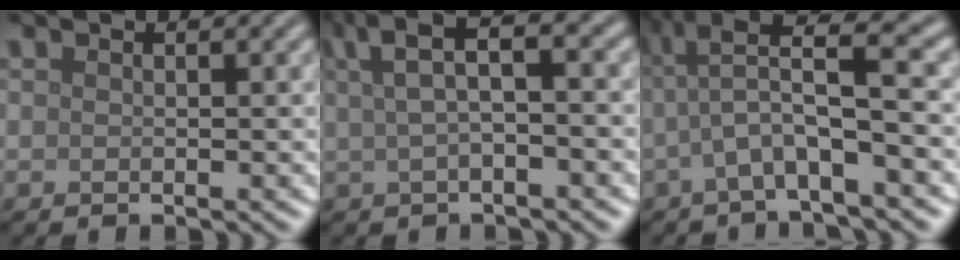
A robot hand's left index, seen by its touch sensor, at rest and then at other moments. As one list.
[{"total": 4.8, "force": [1.5, 1.4, 4.3], "torque": [-0.075, 0.018, 0.022]}, {"total": 6.3, "force": [-0.3, 1.1, 6.2], "torque": [-0.113, 0.023, -0.014]}]